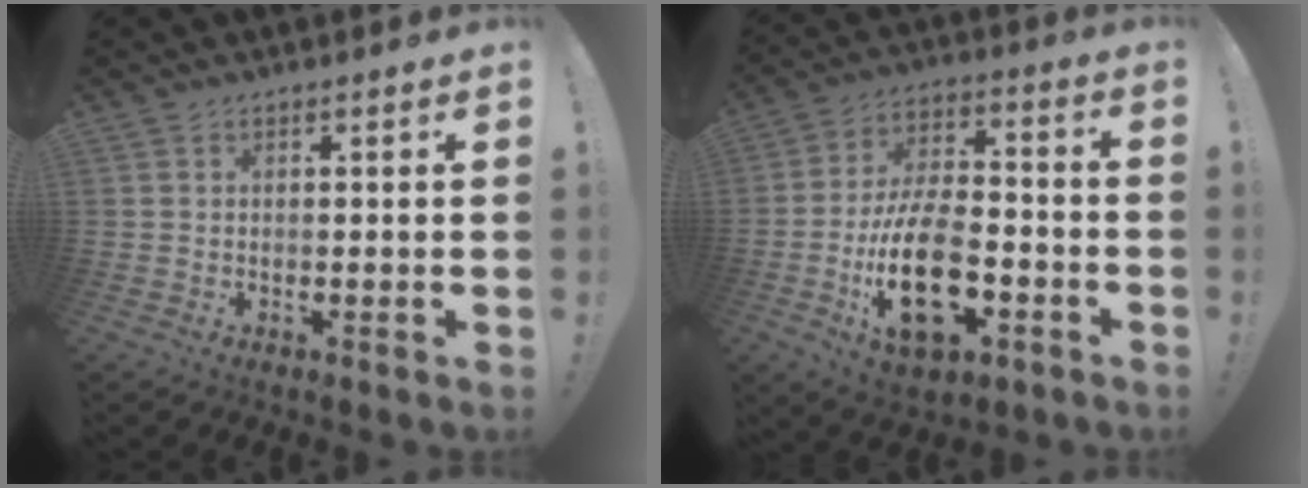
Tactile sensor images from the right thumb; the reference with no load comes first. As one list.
[{"total": 20.9, "force": [-7.2, 11.5, 15.9], "torque": [-0.289, 0.039, -0.113]}]